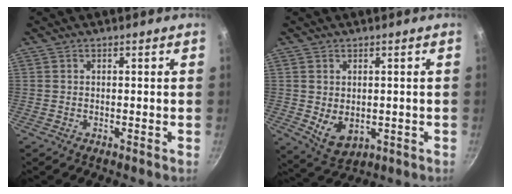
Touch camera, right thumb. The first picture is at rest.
{"total": 6.3, "force": [-0.3, 4.5, 4.4], "torque": [-0.066, -0.015, 0.012]}